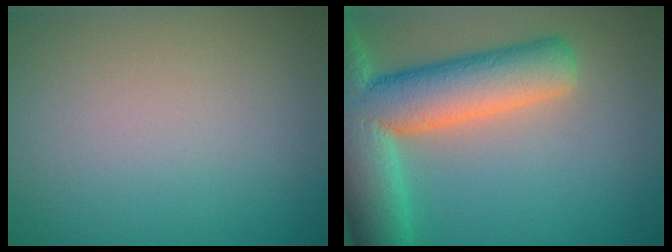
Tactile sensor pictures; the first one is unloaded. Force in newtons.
{"total": 11.9, "press": 11.8, "slide": 0.9}